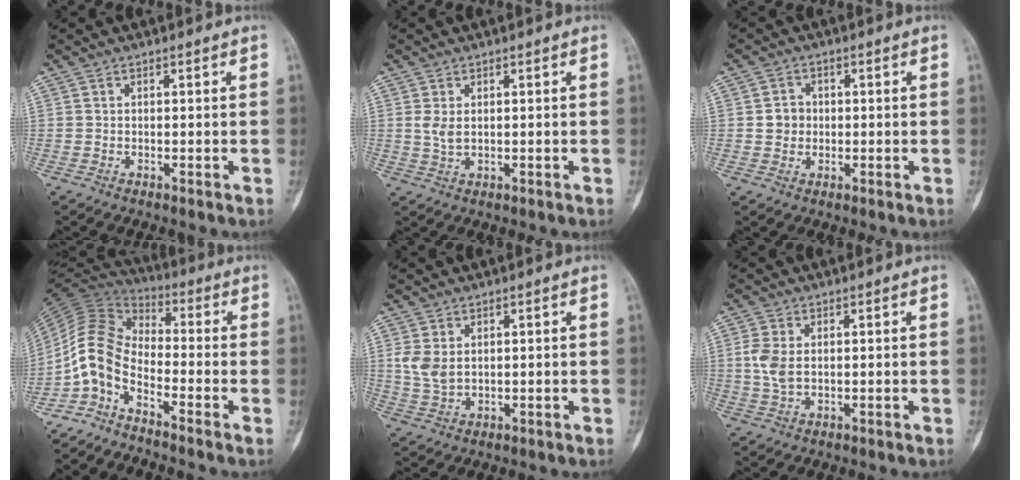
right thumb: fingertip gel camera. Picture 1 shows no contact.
{"total": 2.4, "force": [0.5, 1.3, 2.0], "torque": [-0.038, -0.001, 0.015]}
{"total": 3.4, "force": [0.1, 3.1, 1.3], "torque": [-0.004, 0.006, -0.002]}
{"total": 9.0, "force": [-4.9, 4.6, 6.1], "torque": [-0.119, 0.065, -0.117]}
{"total": 4.5, "force": [1.1, 3.0, 3.2], "torque": [-0.064, -0.003, 0.030]}
{"total": 4.7, "force": [0.5, 2.8, 3.7], "torque": [-0.088, 0.001, 0.011]}